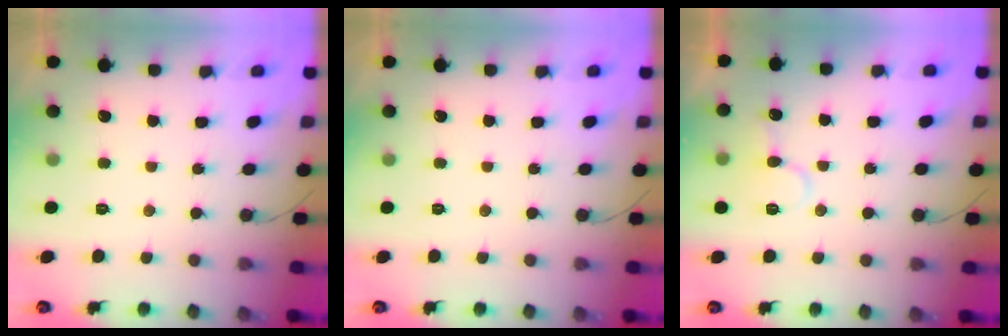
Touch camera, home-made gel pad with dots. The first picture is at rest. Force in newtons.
{"total": 0.0}
{"total": 9.1, "press": 9.1, "slide": 1.2}